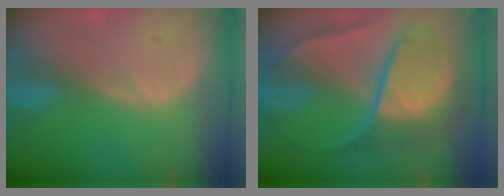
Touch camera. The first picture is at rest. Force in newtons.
{"total": 10.2, "press": 10.2, "slide": 1.0}